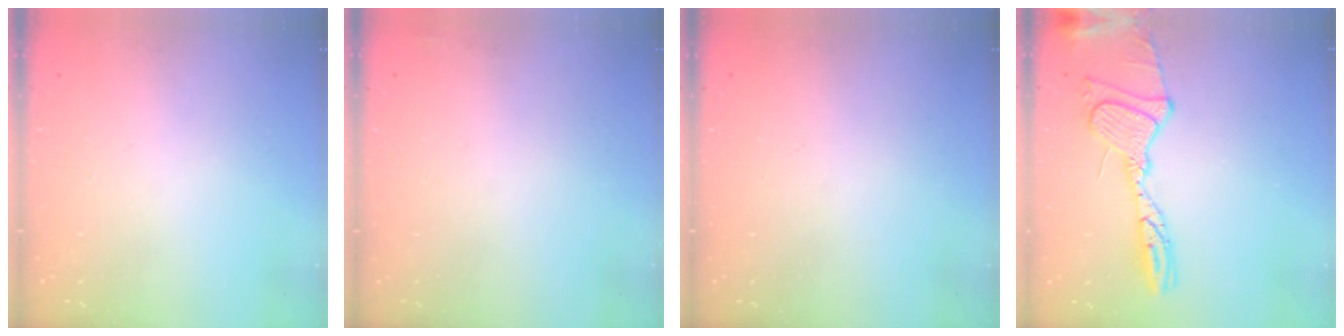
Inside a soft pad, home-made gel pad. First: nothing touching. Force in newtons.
{"total": 2.9, "press": 2.4, "slide": 1.6}
{"total": 0.0}
{"total": 17.1, "press": 17.1, "slide": 1.5}